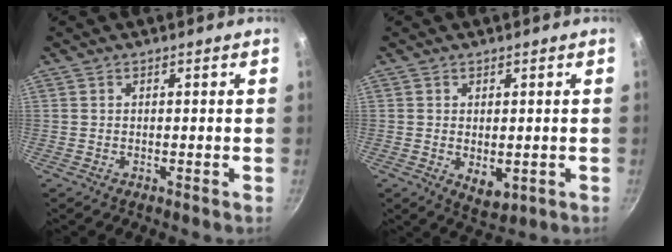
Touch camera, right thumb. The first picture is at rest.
{"total": 4.6, "force": [-0.4, 2.9, 3.6], "torque": [-0.045, -0.012, 0.003]}